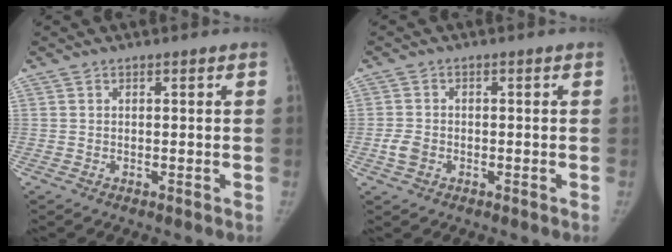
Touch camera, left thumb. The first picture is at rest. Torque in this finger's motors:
{"motor_torque": [0.24, 0.30, 0.06, -0.28, 0.03]}